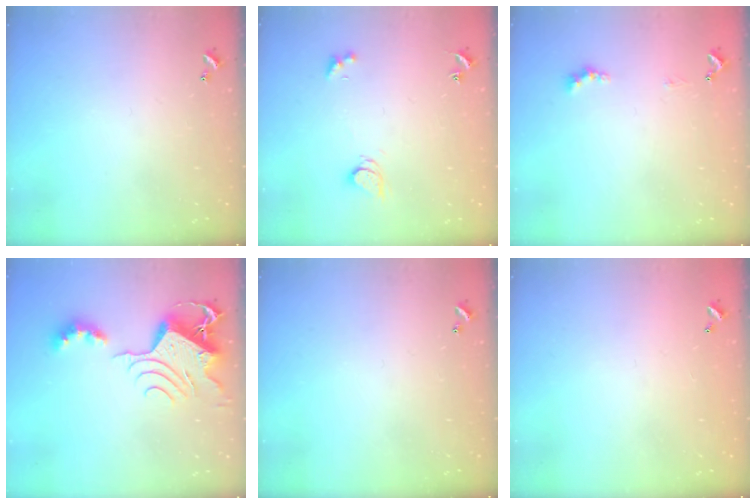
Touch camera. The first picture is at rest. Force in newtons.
{"total": 1.5, "press": 1.4, "slide": 0.4}
{"total": 1.5, "press": 1.4, "slide": 0.5}
{"total": 10.3, "press": 10.2, "slide": 1.3}
{"total": 0.0}
{"total": 3.0, "press": 3.0, "slide": 0.1}